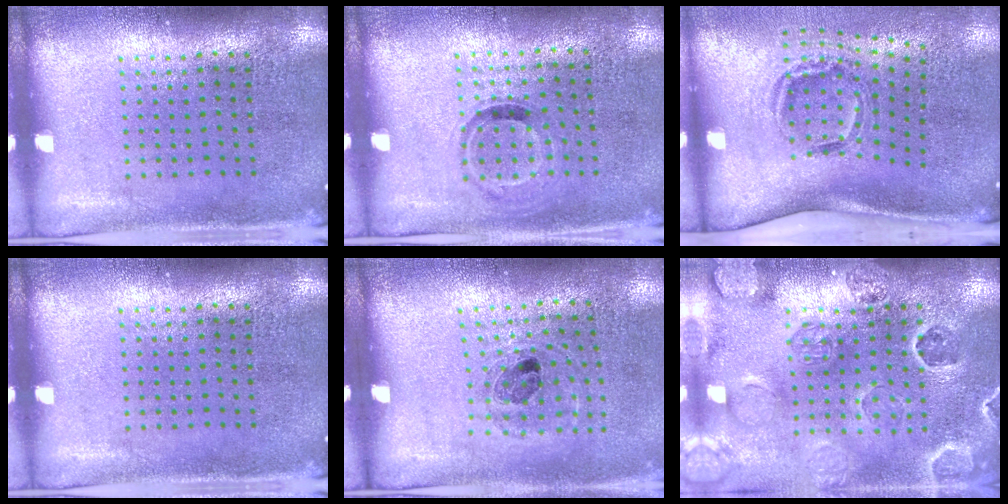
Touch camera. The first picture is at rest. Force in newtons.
{"total": 0.9, "press": 0.7, "slide": 0.6}
{"total": 2.1, "press": 1.3, "slide": 1.6}
{"total": 0.0}
{"total": 1.0, "press": 0.9, "slide": 0.6}
{"total": 2.6, "press": 2.5, "slide": 0.8}